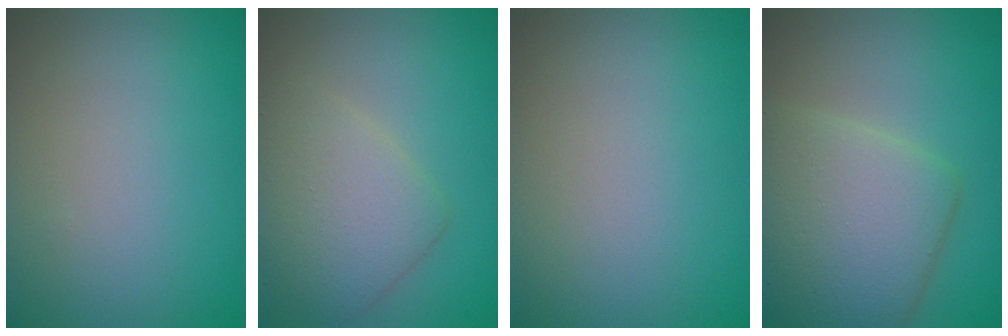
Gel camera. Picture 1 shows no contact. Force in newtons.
{"total": 4.3, "press": 4.3, "slide": 0.2}
{"total": 0.0}
{"total": 6.5, "press": 6.5, "slide": 0.3}